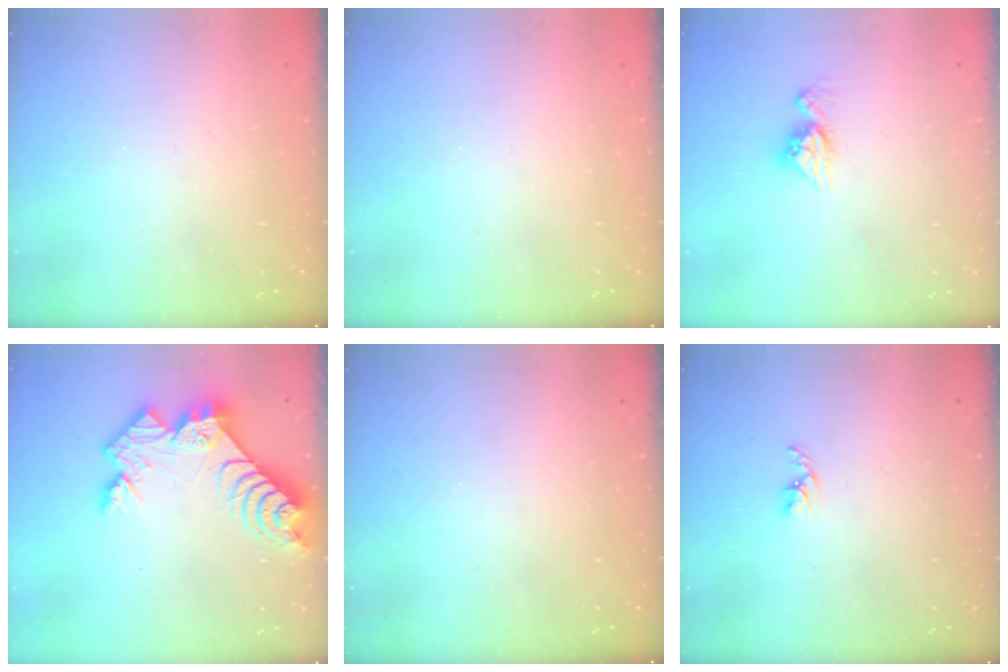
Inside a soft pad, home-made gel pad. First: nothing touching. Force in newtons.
{"total": 0.0}
{"total": 9.4, "press": 9.4, "slide": 0.8}
{"total": 11.2, "press": 11.2, "slide": 0.8}
{"total": 0.0}
{"total": 2.7, "press": 2.7, "slide": 0.5}